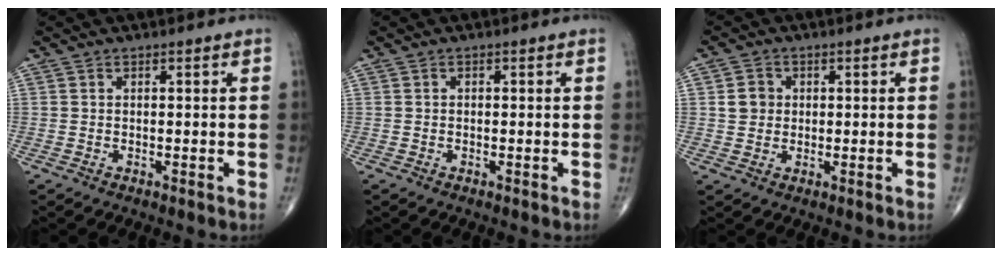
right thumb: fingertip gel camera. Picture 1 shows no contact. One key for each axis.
{"total": 0.0}
{"total": 3.7, "fx": 0.6, "fy": 3.3, "fz": 1.5, "tx": -0.010, "ty": 0.002, "tz": 0.008}